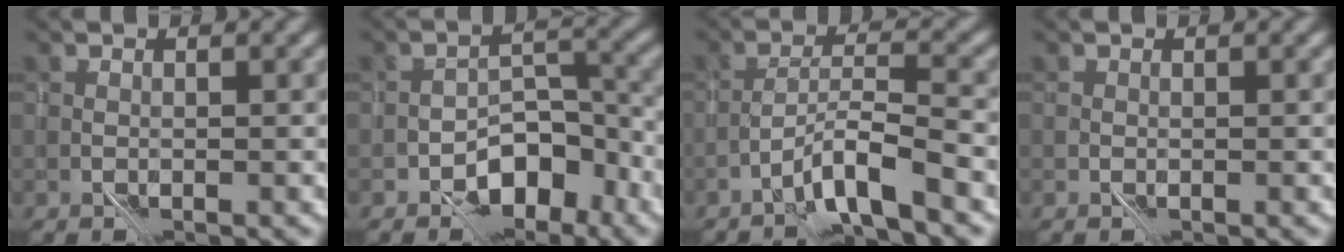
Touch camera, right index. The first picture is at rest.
{"total": 6.6, "force": [-4.2, 3.4, 3.8], "torque": [-0.030, 0.015, -0.071]}
{"total": 4.0, "force": [-2.9, -0.2, 2.8], "torque": [-0.046, 0.015, -0.061]}
{"total": 0.0}